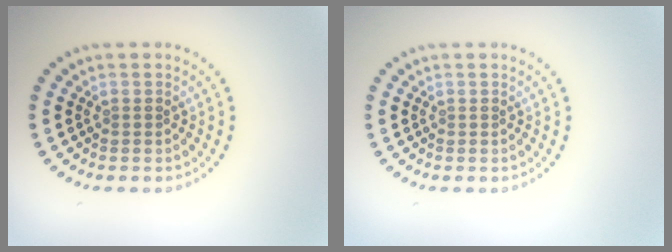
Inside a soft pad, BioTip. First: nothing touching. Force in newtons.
{"total": 0.0}